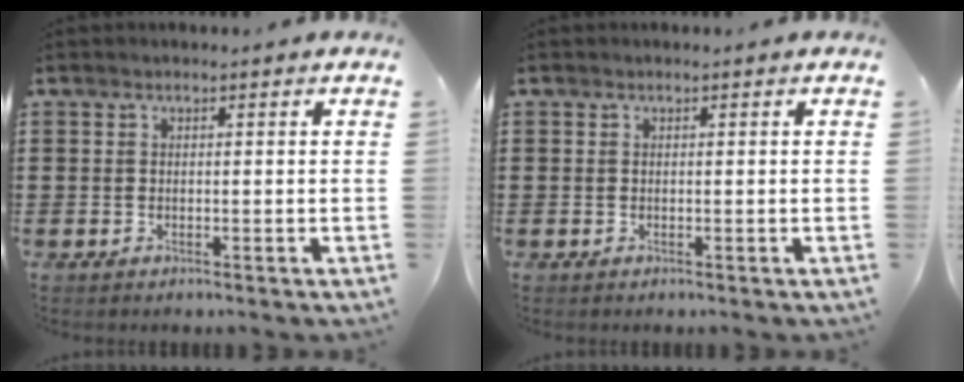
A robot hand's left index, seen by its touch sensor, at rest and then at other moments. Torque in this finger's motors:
{"motor_torque": [0.00, 0.00, 0.00, 0.00]}